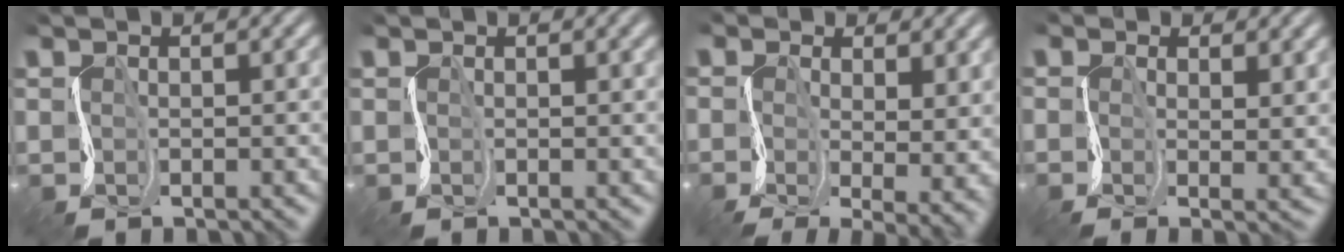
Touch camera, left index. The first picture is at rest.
{"total": 2.3, "force": [1.2, 0.9, 1.8], "torque": [-0.030, 0.013, 0.008]}
{"total": 2.6, "force": [-0.6, 0.5, 2.5], "torque": [-0.032, -0.020, -0.019]}
{"total": 1.4, "force": [0.1, -1.0, -0.9], "torque": [0.020, -0.013, -0.004]}